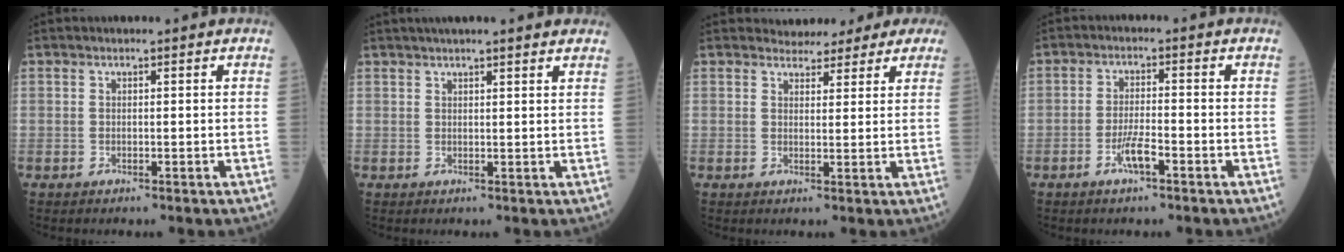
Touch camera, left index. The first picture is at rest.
{"total": 9.2, "force": [7.8, 0.8, 4.8], "torque": [-0.064, 0.031, 0.094]}
{"total": 6.9, "force": [6.1, 2.9, 1.4], "torque": [-0.007, 0.010, 0.062]}
{"total": 3.8, "force": [-2.1, 0.5, 3.1], "torque": [-0.064, -0.001, -0.041]}